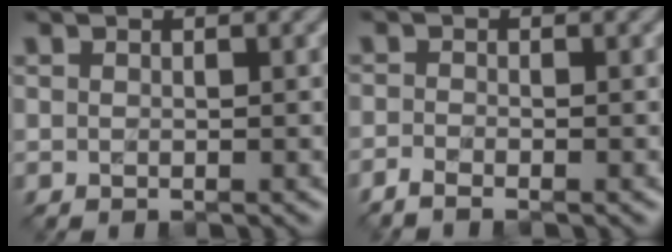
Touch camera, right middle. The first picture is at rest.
{"total": 1.6, "force": [-1.5, 0.1, 0.6], "torque": [-0.019, -0.005, -0.039]}